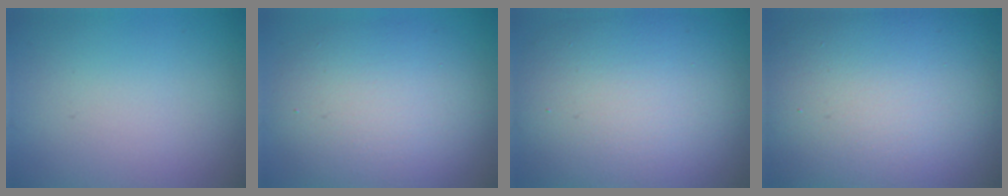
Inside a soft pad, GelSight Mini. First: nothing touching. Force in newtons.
{"total": 8.3, "press": 8.3, "slide": 0.3}
{"total": 13.1, "press": 13.0, "slide": 0.6}
{"total": 17.2, "press": 17.2, "slide": 0.7}